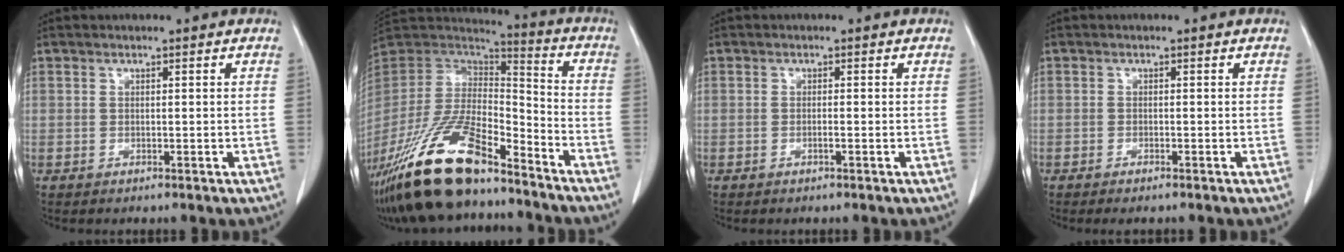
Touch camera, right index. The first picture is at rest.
{"total": 23.5, "force": [-17.1, 6.5, 14.7], "torque": [-0.311, -0.030, -0.319]}
{"total": 0.6, "force": [-0.3, -0.1, 0.5], "torque": [-0.011, 0.001, -0.005]}
{"total": 1.3, "force": [-1.0, 0.2, 0.7], "torque": [-0.012, -0.003, -0.013]}